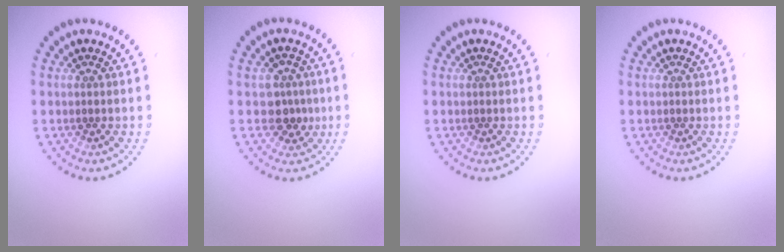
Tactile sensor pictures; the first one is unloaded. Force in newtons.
{"total": 2.6, "press": 2.4, "slide": 1.0}
{"total": 0.0}
{"total": 0.0}